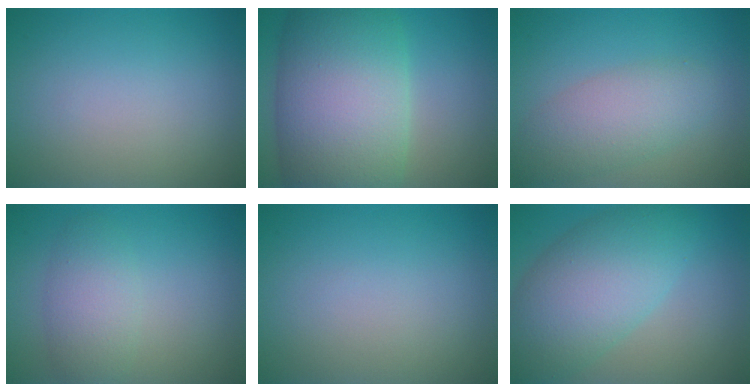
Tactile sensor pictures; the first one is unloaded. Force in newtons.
{"total": 13.7, "press": 13.7, "slide": 0.4}
{"total": 4.5, "press": 4.5, "slide": 0.4}
{"total": 3.4, "press": 3.4, "slide": 0.3}
{"total": 0.0}
{"total": 8.1, "press": 8.1, "slide": 0.1}